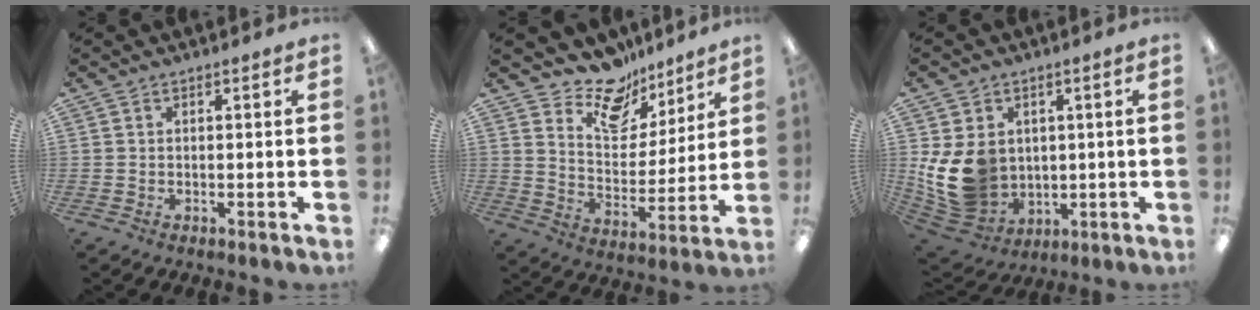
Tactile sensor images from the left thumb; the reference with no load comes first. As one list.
[{"total": 14.0, "force": [11.5, 6.6, 4.3], "torque": [-0.078, -0.085, 0.212]}, {"total": 13.4, "force": [1.5, 11.3, 7.0], "torque": [-0.169, -0.019, 0.036]}]